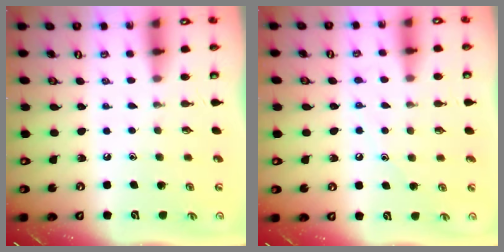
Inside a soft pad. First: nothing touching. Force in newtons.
{"total": 5.9, "press": 5.9, "slide": 0.4}